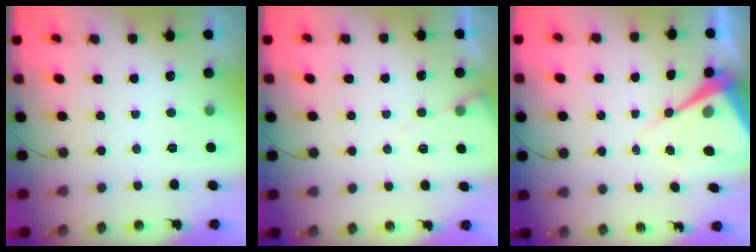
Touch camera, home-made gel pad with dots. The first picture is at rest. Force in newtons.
{"total": 5.0, "press": 5.0, "slide": 0.7}
{"total": 10.4, "press": 10.3, "slide": 0.9}